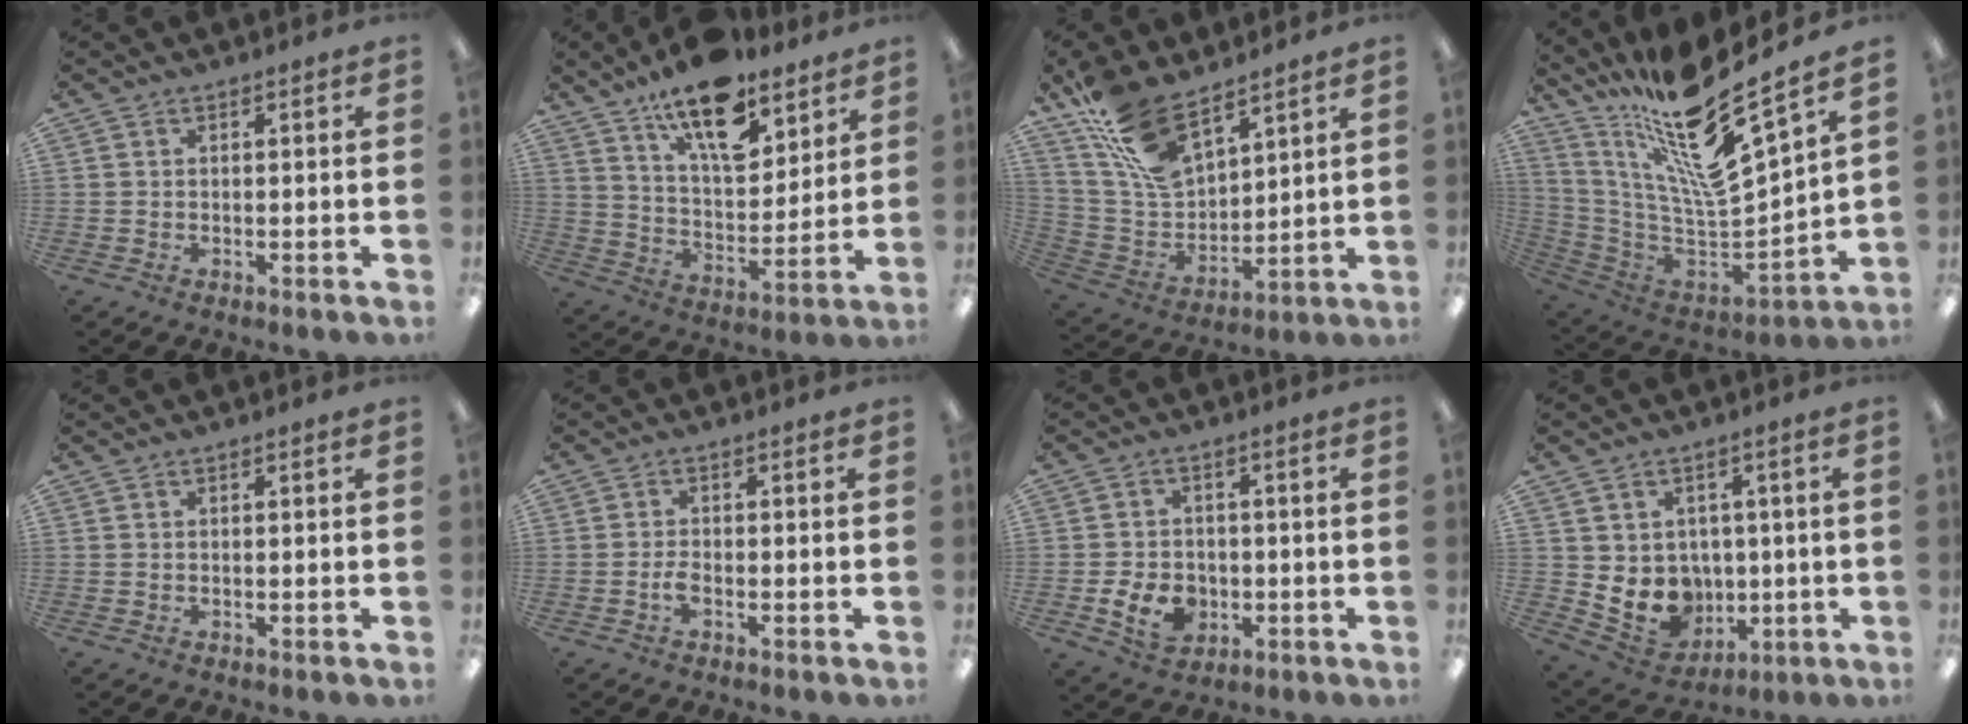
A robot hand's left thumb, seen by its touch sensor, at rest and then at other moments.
{"total": 16.9, "force": [12.2, 7.1, 9.4], "torque": [-0.149, -0.068, 0.210]}
{"total": 15.7, "force": [11.2, 7.2, 8.3], "torque": [-0.186, -0.054, 0.212]}
{"total": 20.6, "force": [15.8, 2.0, 13.1], "torque": [-0.238, -0.131, 0.250]}
{"total": 0.0}
{"total": 2.3, "force": [-0.9, 0.9, 1.9], "torque": [-0.033, 0.004, -0.015]}
{"total": 7.4, "force": [-2.1, 5.4, 4.5], "torque": [-0.088, 0.008, -0.037]}
{"total": 8.5, "force": [0.0, 7.9, 3.2], "torque": [-0.066, -0.007, 0.011]}